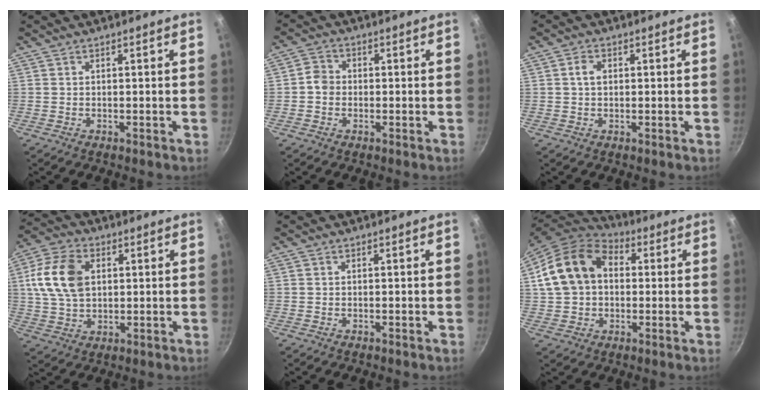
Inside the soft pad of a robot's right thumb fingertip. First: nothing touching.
{"total": 3.3, "force": [-0.6, 2.9, 1.4], "torque": [-0.012, 0.013, -0.020]}
{"total": 2.4, "force": [0.4, 1.7, 1.7], "torque": [-0.025, 0.005, 0.004]}
{"total": 13.2, "force": [2.6, 9.0, 9.3], "torque": [-0.165, 0.005, 0.046]}
{"total": 0.0}
{"total": 17.0, "force": [2.7, 12.7, 11.0], "torque": [-0.187, 0.032, 0.036]}